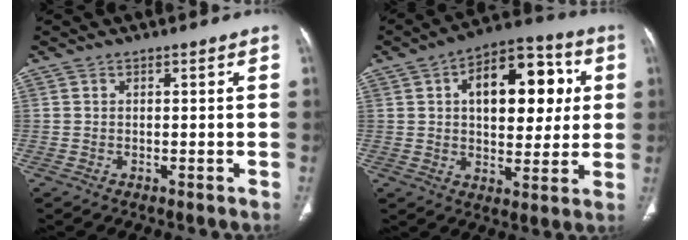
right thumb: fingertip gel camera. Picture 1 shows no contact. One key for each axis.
{"total": 18.0, "fx": 4.1, "fy": 10.3, "fz": 14.3, "tx": -0.155, "ty": 0.015, "tz": 0.057}